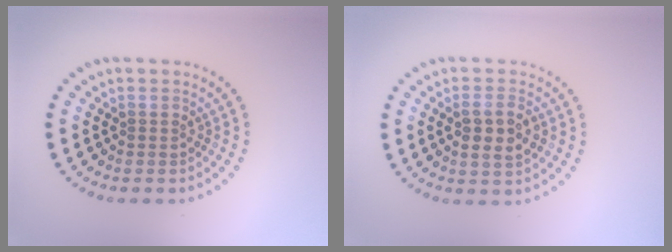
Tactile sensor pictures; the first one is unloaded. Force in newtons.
{"total": 2.9, "press": 2.8, "slide": 0.5}